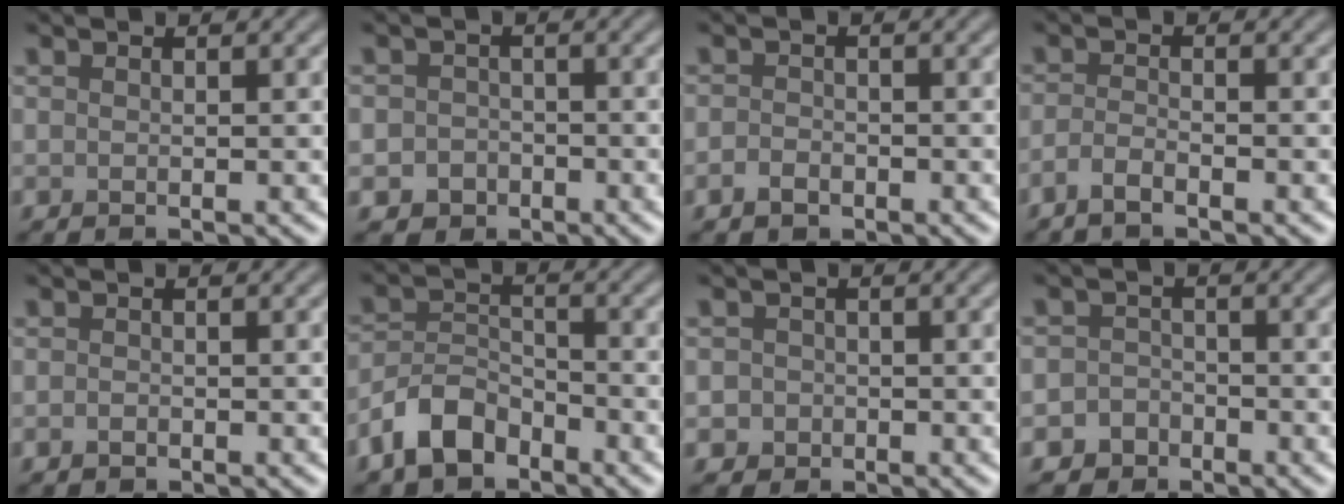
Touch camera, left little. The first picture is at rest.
{"total": 2.2, "force": [-0.9, 1.9, 0.4], "torque": [0.010, 0.002, -0.019]}
{"total": 1.6, "force": [-0.9, 1.1, 0.7], "torque": [-0.011, 0.000, -0.020]}
{"total": 1.6, "force": [-1.2, 0.4, 1.0], "torque": [-0.021, 0.001, -0.029]}
{"total": 0.6, "force": [-0.4, 0.4, 0.3], "torque": [-0.006, -0.002, -0.006]}
{"total": 4.6, "force": [-3.2, 2.5, 2.1], "torque": [-0.036, 0.004, -0.072]}
{"total": 1.7, "force": [-0.4, 1.6, 0.3], "torque": [0.014, 0.000, -0.010]}
{"total": 2.7, "force": [-1.7, 2.1, 0.2], "torque": [0.027, 0.004, -0.035]}